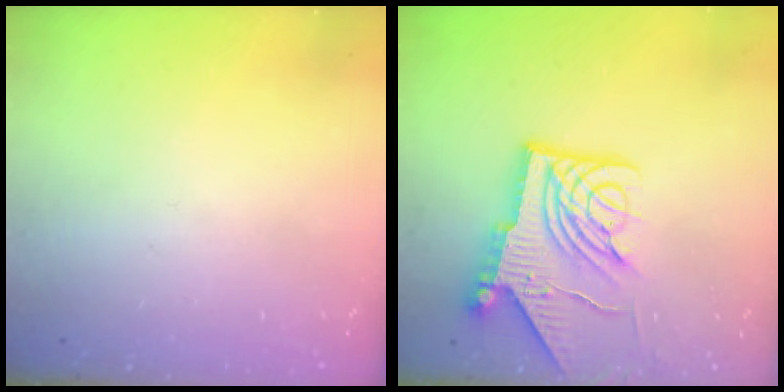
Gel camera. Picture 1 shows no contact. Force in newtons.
{"total": 13.5, "press": 13.4, "slide": 1.6}